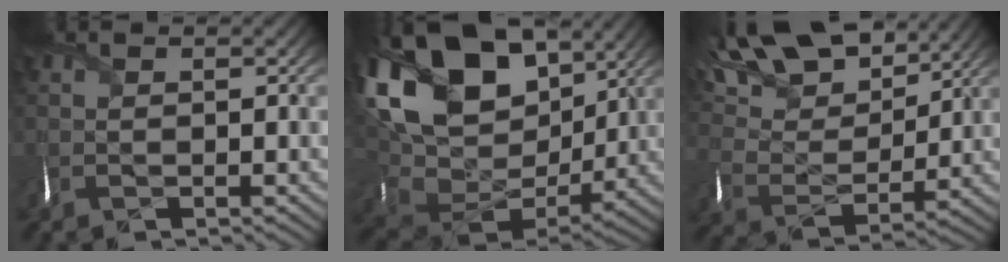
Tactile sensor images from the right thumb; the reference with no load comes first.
{"total": 21.1, "force": [7.8, 14.3, 13.5], "torque": [-0.310, 0.008, 0.160]}
{"total": 16.4, "force": [11.5, 7.2, 9.1], "torque": [-0.219, 0.038, 0.165]}